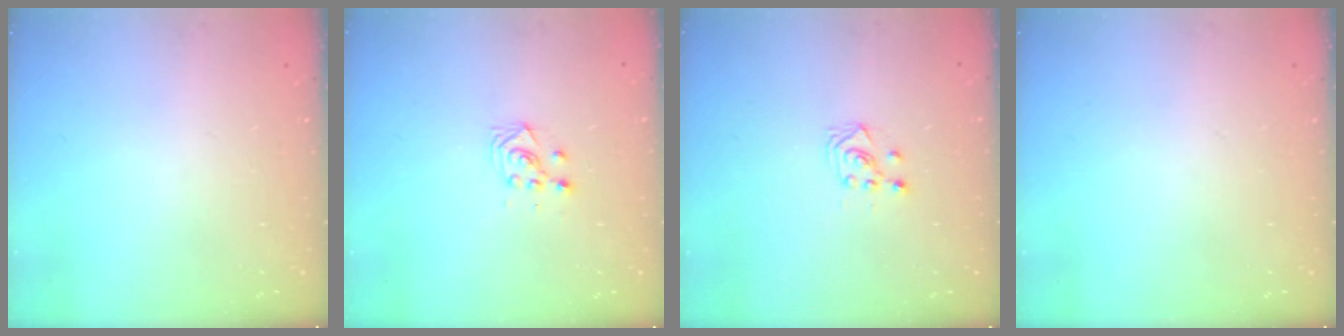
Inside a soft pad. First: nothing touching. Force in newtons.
{"total": 3.1, "press": 2.9, "slide": 0.9}
{"total": 3.4, "press": 3.3, "slide": 0.9}
{"total": 0.0}